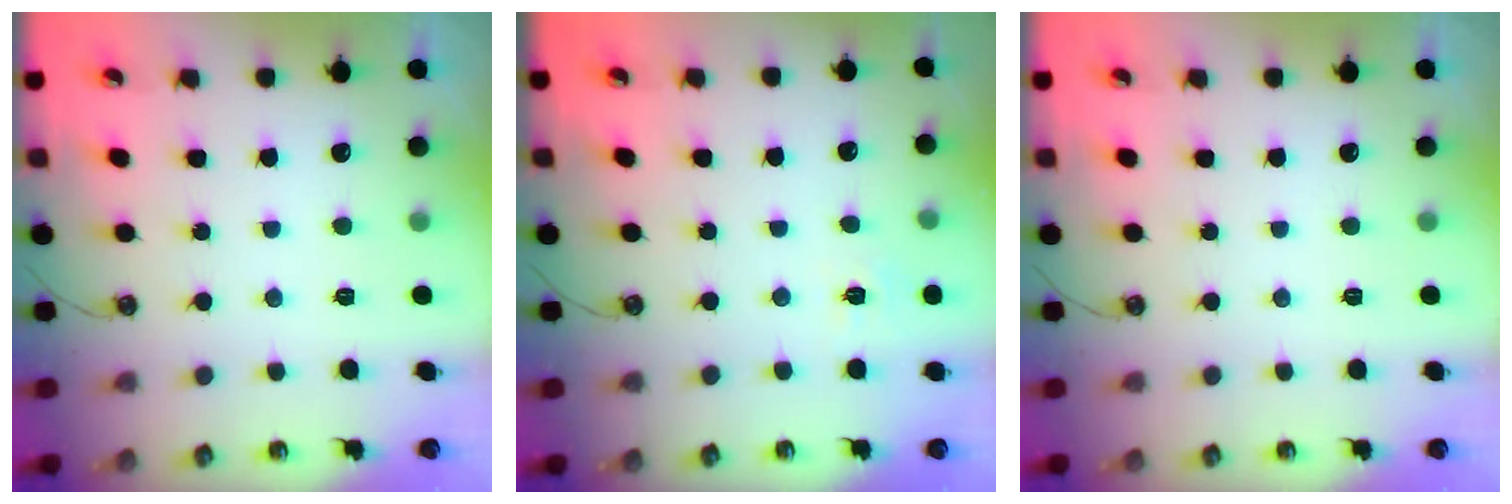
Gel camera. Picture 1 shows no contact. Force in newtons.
{"total": 6.1, "press": 6.1, "slide": 0.6}
{"total": 0.0}